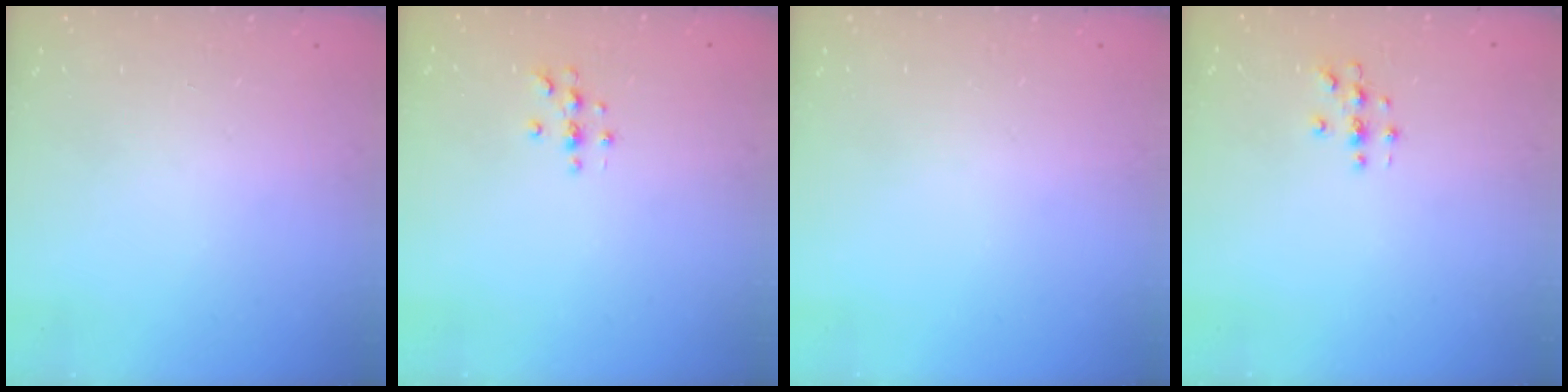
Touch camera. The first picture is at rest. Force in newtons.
{"total": 3.7, "press": 3.7, "slide": 0.4}
{"total": 0.0}
{"total": 2.9, "press": 2.9, "slide": 0.3}